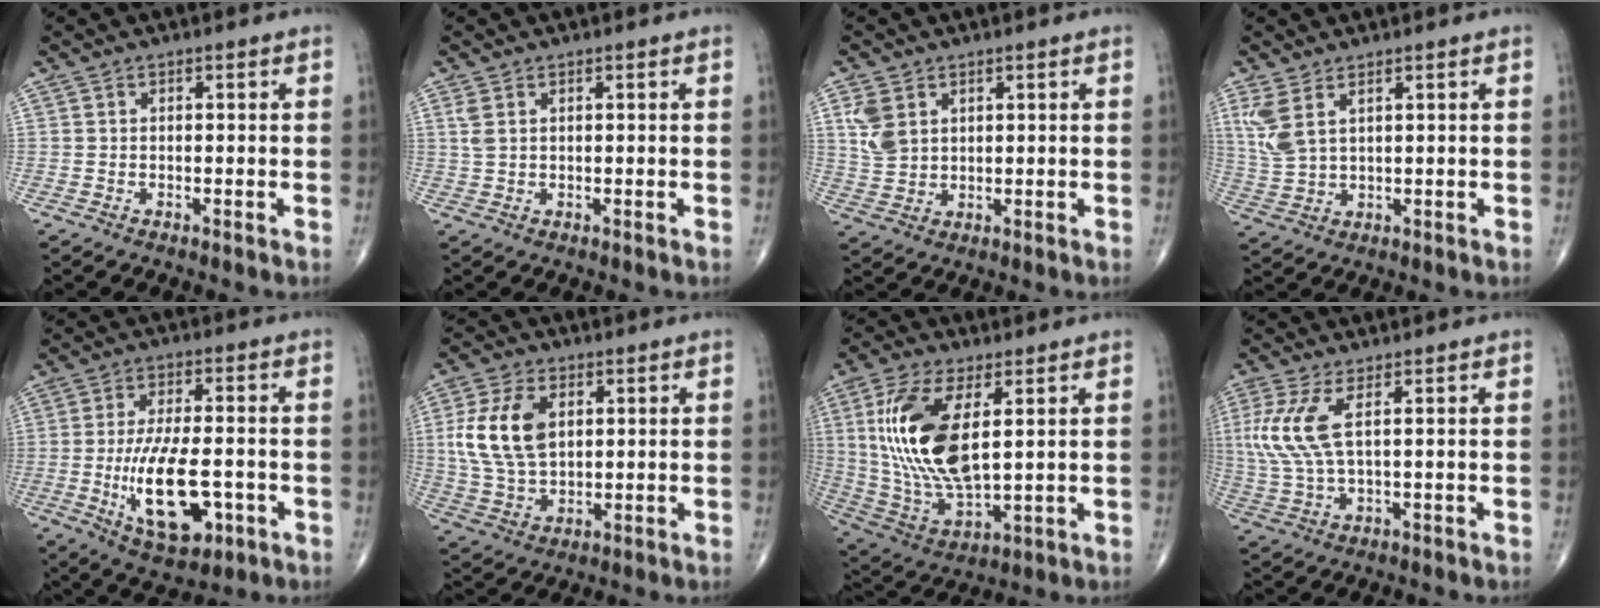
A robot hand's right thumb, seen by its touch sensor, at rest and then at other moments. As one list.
[{"total": 2.1, "force": [0.9, 1.0, 1.5], "torque": [-0.041, 0.010, 0.027]}, {"total": 5.9, "force": [2.3, 4.1, 3.5], "torque": [-0.063, -0.006, 0.054]}, {"total": 6.1, "force": [3.0, 2.6, 4.6], "torque": [-0.116, -0.005, 0.073]}, {"total": 14.7, "force": [-3.5, 6.4, 12.8], "torque": [-0.215, 0.002, -0.047]}, {"total": 12.6, "force": [2.7, 7.7, 9.7], "torque": [-0.188, -0.002, 0.053]}, {"total": 19.1, "force": [4.2, 8.5, 16.5], "torque": [-0.342, -0.022, 0.089]}, {"total": 8.7, "force": [2.4, 2.9, 7.9], "torque": [-0.215, -0.001, 0.051]}]